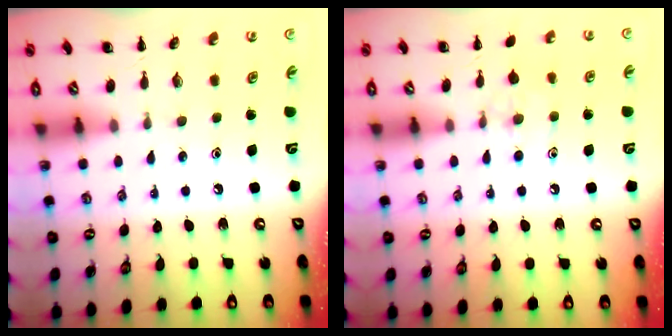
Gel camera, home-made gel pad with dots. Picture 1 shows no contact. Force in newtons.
{"total": 8.0, "press": 7.7, "slide": 2.0}